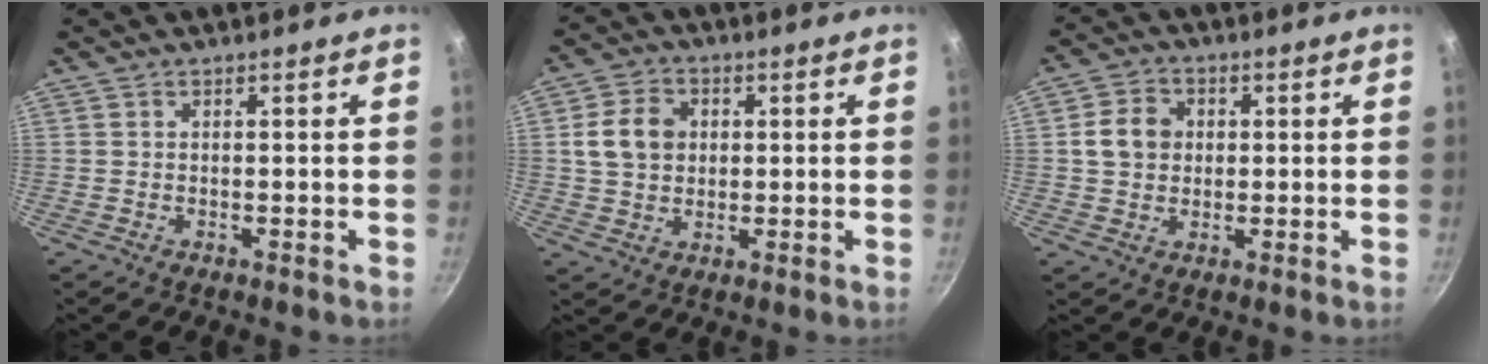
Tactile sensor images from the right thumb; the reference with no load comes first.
{"total": 8.3, "force": [1.4, 6.7, 4.8], "torque": [-0.069, 0.008, 0.019]}
{"total": 6.7, "force": [0.8, 5.7, 3.4], "torque": [-0.039, 0.010, 0.005]}